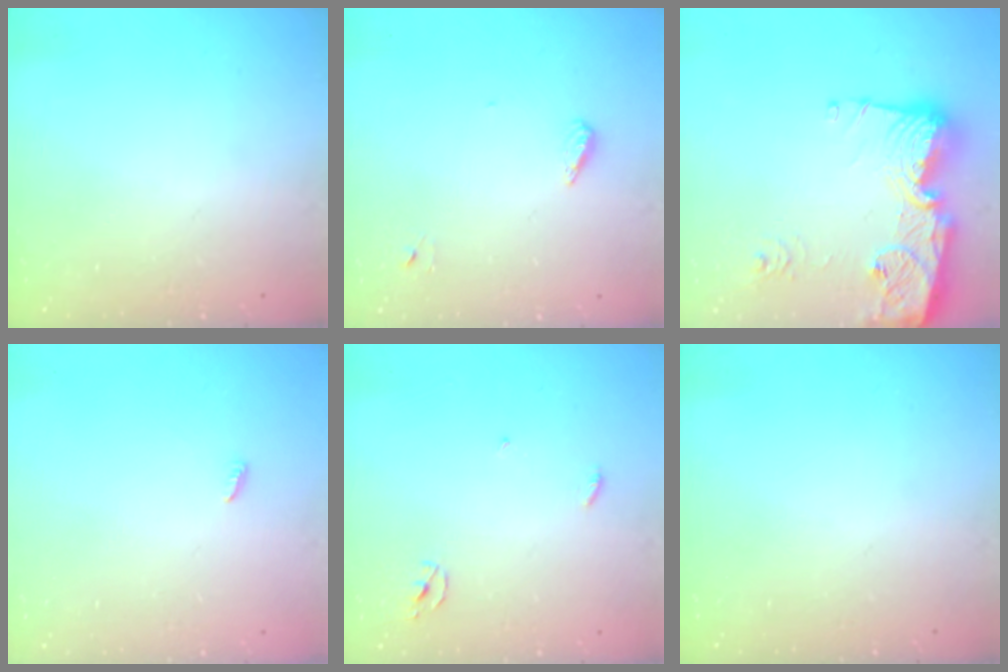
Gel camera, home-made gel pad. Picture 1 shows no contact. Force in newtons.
{"total": 4.6, "press": 4.4, "slide": 1.0}
{"total": 18.9, "press": 18.8, "slide": 1.7}
{"total": 2.4, "press": 2.4, "slide": 0.2}
{"total": 2.5, "press": 2.5, "slide": 0.1}
{"total": 0.0}